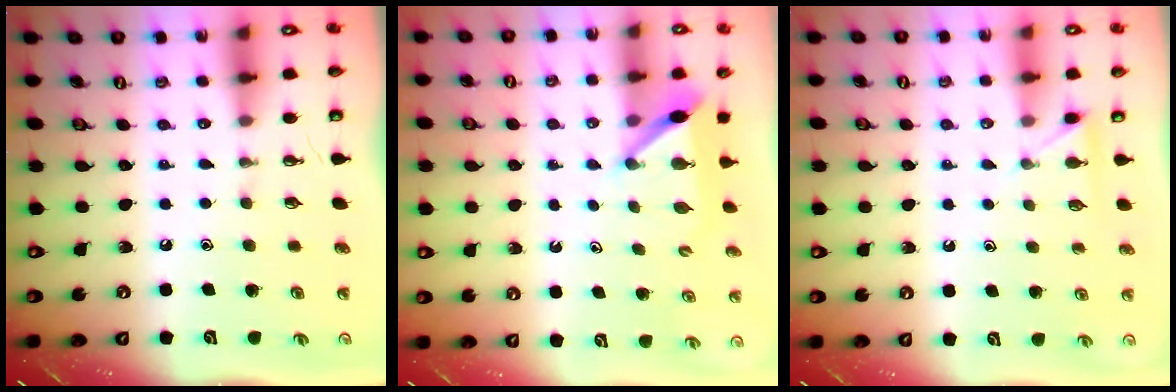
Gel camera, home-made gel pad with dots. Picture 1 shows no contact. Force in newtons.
{"total": 5.8, "press": 5.8, "slide": 0.4}
{"total": 3.8, "press": 3.8, "slide": 0.4}